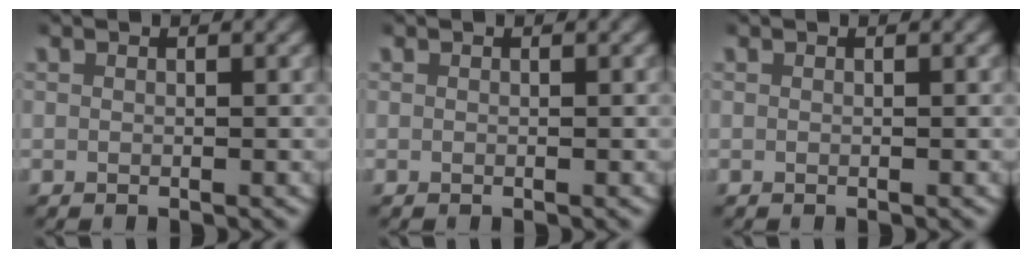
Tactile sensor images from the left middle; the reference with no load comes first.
{"total": 0.0}
{"total": 0.0}